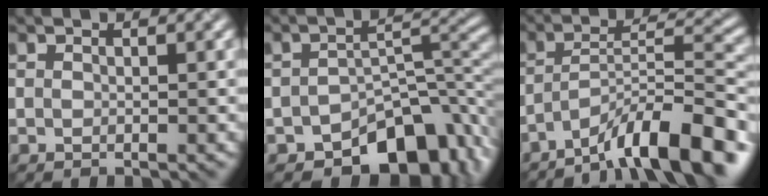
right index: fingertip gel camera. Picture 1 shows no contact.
{"total": 9.0, "force": [-6.2, 4.4, 4.7], "torque": [-0.041, -0.004, -0.105]}
{"total": 10.2, "force": [-7.2, 1.8, 7.0], "torque": [-0.103, 0.021, -0.122]}